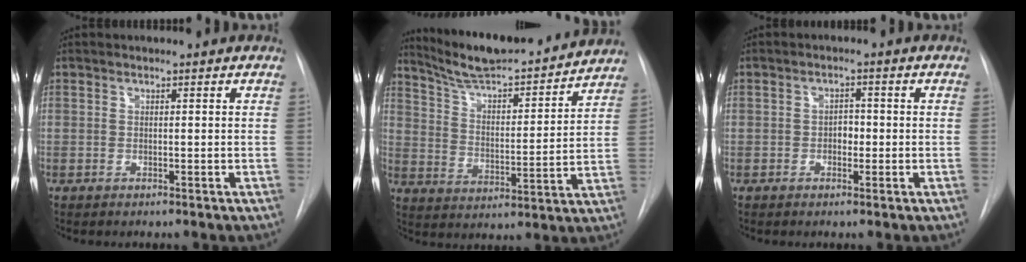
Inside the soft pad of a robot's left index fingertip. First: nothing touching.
{"total": 20.0, "force": [18.2, 2.6, 7.8], "torque": [-0.121, 0.000, 0.273]}
{"total": 2.2, "force": [-0.5, 1.5, 1.5], "torque": [-0.018, 0.007, -0.009]}